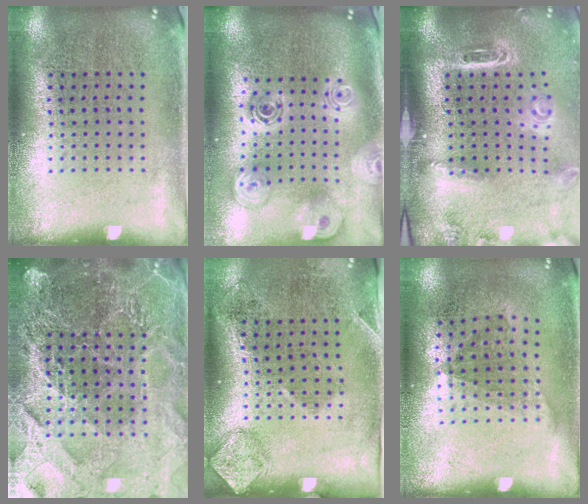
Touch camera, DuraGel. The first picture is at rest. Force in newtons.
{"total": 2.6, "press": 1.9, "slide": 1.8}
{"total": 3.0, "press": 2.1, "slide": 2.1}
{"total": 5.6, "press": 5.0, "slide": 2.5}
{"total": 1.8, "press": 1.1, "slide": 1.4}
{"total": 1.2, "press": 0.8, "slide": 0.8}